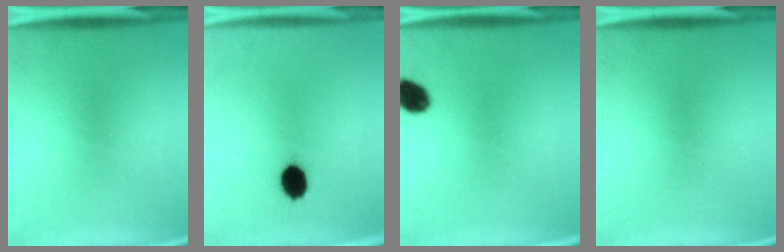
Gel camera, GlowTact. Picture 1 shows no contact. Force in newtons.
{"total": 5.7}
{"total": 5.4}
{"total": 0.0}